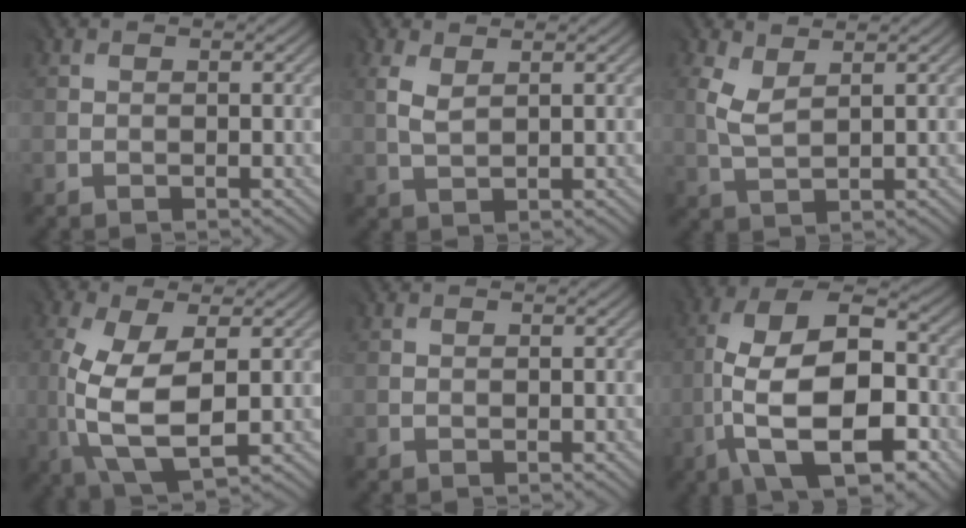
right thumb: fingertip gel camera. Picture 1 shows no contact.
{"total": 1.5, "force": [1.1, 0.5, 0.9], "torque": [-0.034, -0.001, 0.029]}
{"total": 2.4, "force": [1.5, 0.7, 1.7], "torque": [-0.054, -0.001, 0.036]}
{"total": 8.7, "force": [-0.8, 3.9, 7.7], "torque": [-0.190, -0.008, -0.009]}
{"total": 0.0}
{"total": 15.1, "force": [-4.2, 6.9, 12.8], "torque": [-0.235, 0.007, -0.064]}